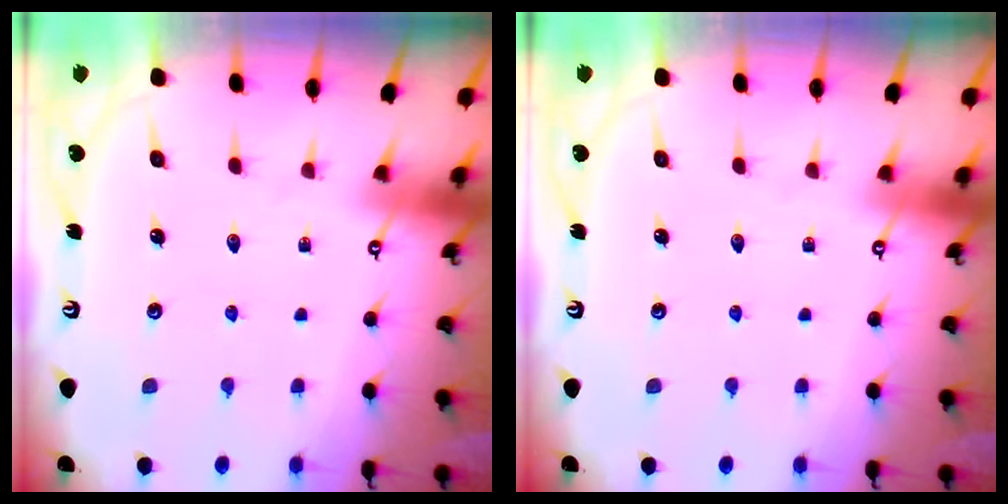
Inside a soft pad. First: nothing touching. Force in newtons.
{"total": 0.0}